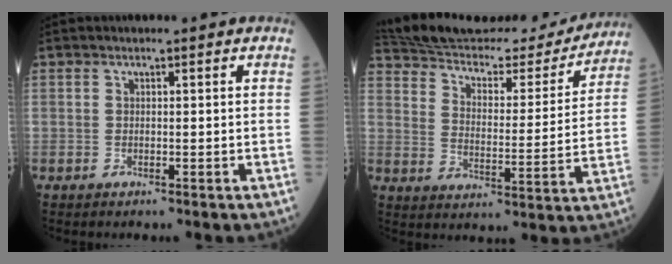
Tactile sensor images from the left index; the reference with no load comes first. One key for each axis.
{"total": 24.9, "fx": 23.4, "fy": 4.7, "fz": 7.1, "tx": -0.125, "ty": -0.028, "tz": 0.324}